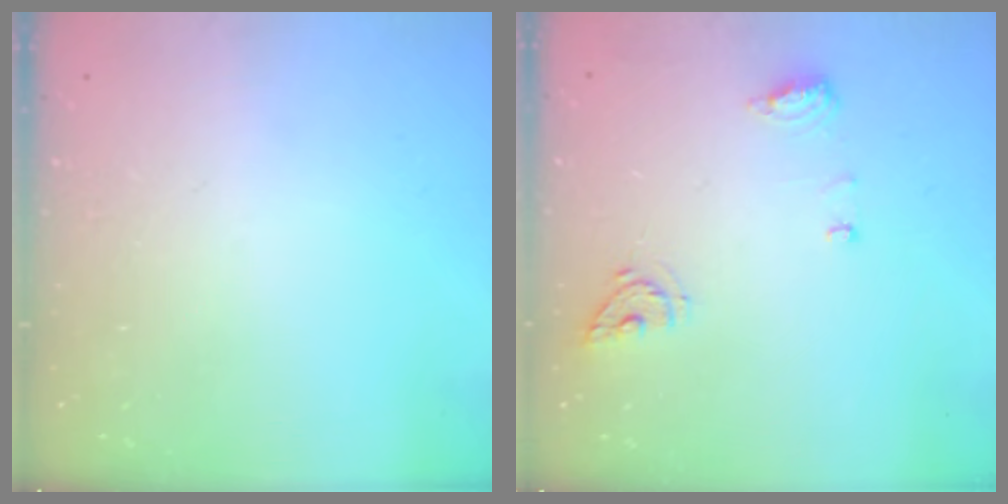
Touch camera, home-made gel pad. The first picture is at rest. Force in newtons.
{"total": 6.9, "press": 6.7, "slide": 1.7}